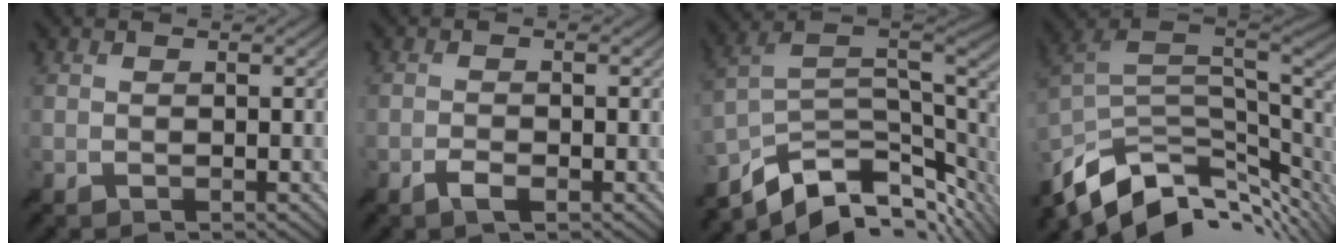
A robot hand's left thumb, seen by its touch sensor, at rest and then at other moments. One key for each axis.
{"total": 1.8, "fx": -1.1, "fy": 0.5, "fz": 1.3, "tx": -0.028, "ty": 0.001, "tz": -0.023}
{"total": 12.5, "fx": -6.0, "fy": 6.3, "fz": 9.0, "tx": -0.206, "ty": -0.024, "tz": -0.093}
{"total": 12.5, "fx": -5.6, "fy": 6.4, "fz": 9.2, "tx": -0.212, "ty": -0.029, "tz": -0.083}